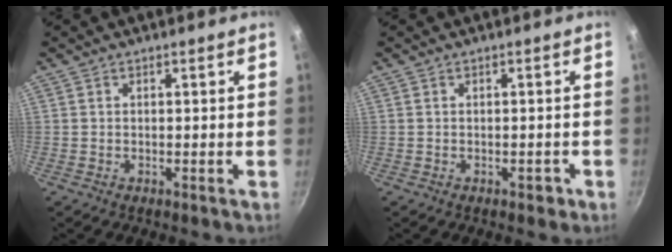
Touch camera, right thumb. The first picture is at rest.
{"total": 1.5, "force": [-0.8, 0.9, 0.9], "torque": [-0.002, 0.013, -0.006]}